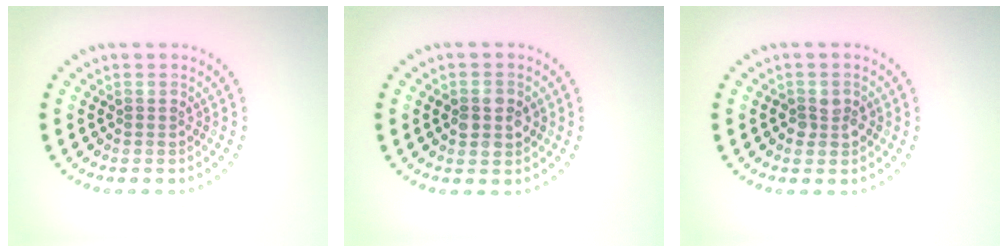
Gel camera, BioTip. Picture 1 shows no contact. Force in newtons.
{"total": 2.3, "press": 2.3, "slide": 0.2}
{"total": 1.4, "press": 1.3, "slide": 0.4}